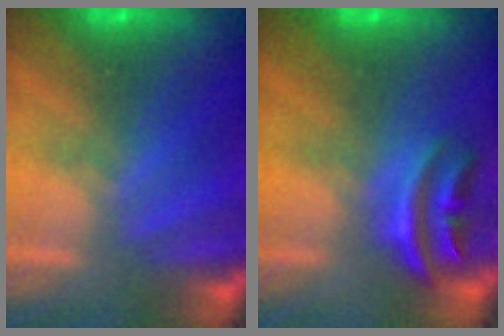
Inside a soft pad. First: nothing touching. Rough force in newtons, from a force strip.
{"total": 2.9}